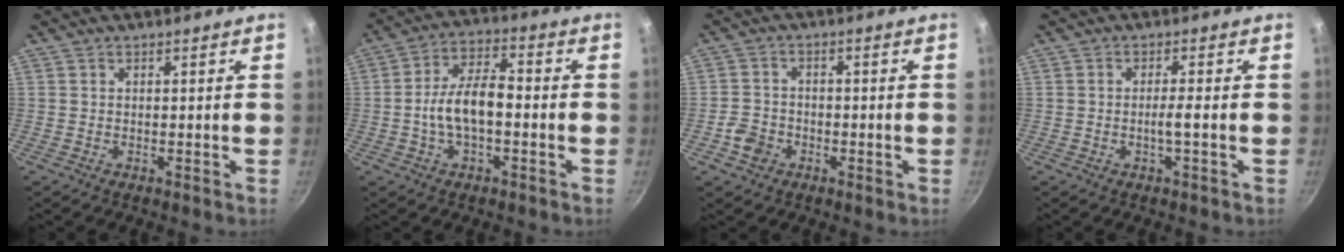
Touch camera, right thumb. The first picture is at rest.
{"total": 10.0, "force": [-1.7, 4.9, 8.5], "torque": [-0.140, 0.036, -0.036]}
{"total": 4.5, "force": [-2.1, 3.6, 1.7], "torque": [-0.026, 0.022, -0.041]}
{"total": 2.3, "force": [-0.8, -0.2, 2.1], "torque": [-0.042, 0.008, -0.015]}